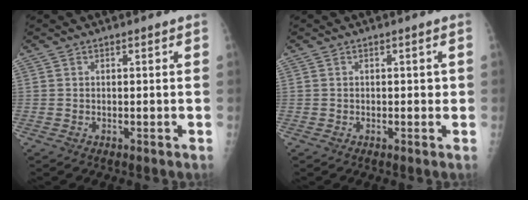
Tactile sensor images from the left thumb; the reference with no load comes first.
{"total": 0.9, "force": [0.0, 0.7, 0.5], "torque": [0.003, 0.003, -0.002]}